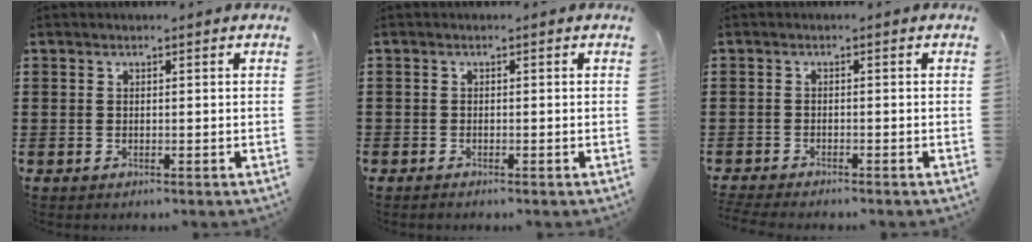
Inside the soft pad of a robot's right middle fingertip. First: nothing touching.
{"total": 0.6, "force": [-0.6, 0.2, 0.1], "torque": [-0.002, 0.001, -0.012]}
{"total": 1.5, "force": [-1.5, 0.0, 0.2], "torque": [-0.013, -0.003, -0.033]}